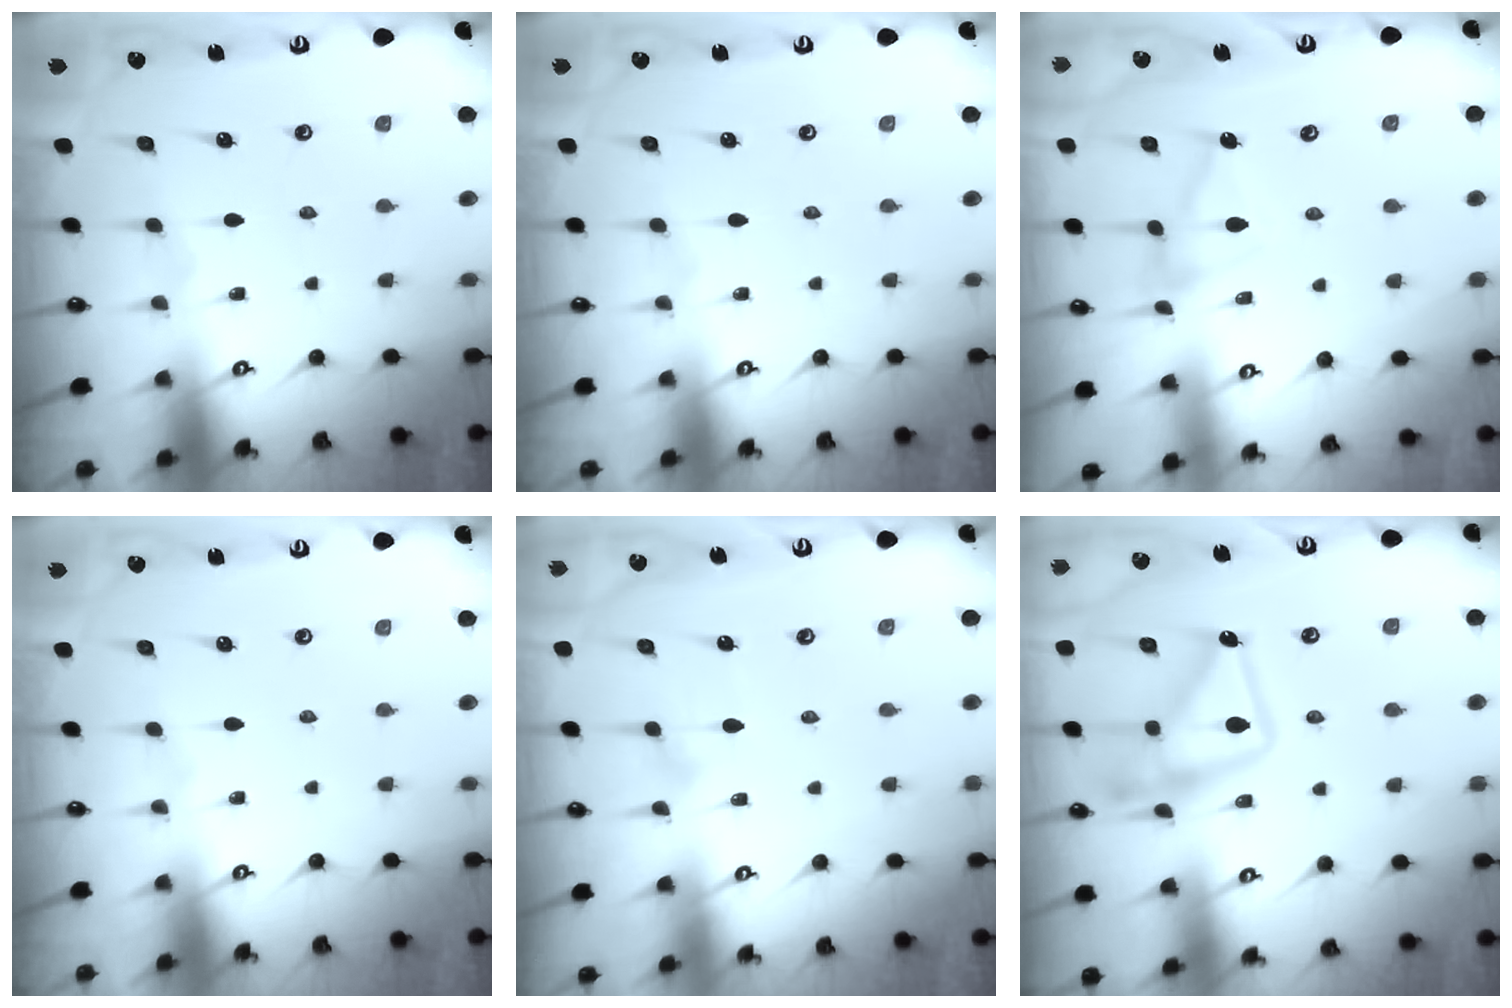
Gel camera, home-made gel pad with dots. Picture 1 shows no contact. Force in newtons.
{"total": 0.0}
{"total": 10.5, "press": 10.4, "slide": 0.8}
{"total": 0.0}
{"total": 6.9, "press": 6.9, "slide": 0.4}
{"total": 16.2, "press": 16.2, "slide": 1.2}